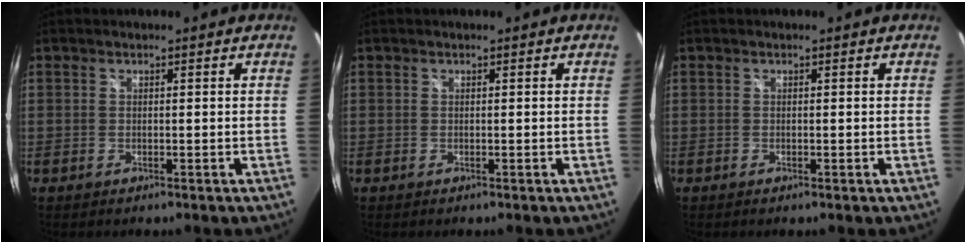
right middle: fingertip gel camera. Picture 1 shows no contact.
{"total": 0.0}
{"total": 0.0}